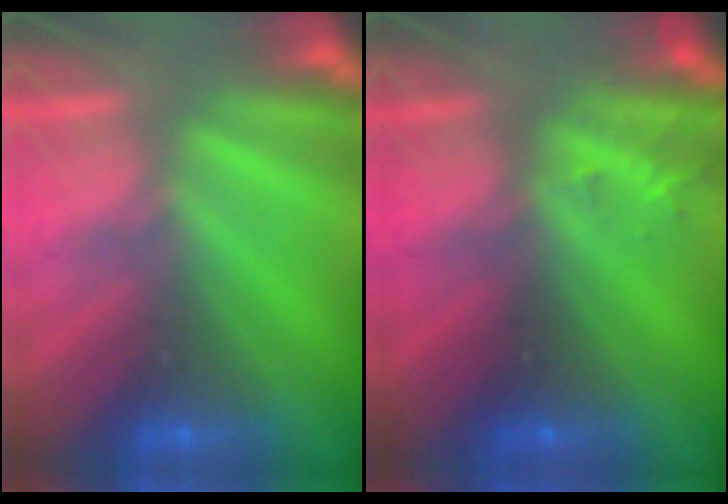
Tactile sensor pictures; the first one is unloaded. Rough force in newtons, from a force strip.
{"total": 2.9}